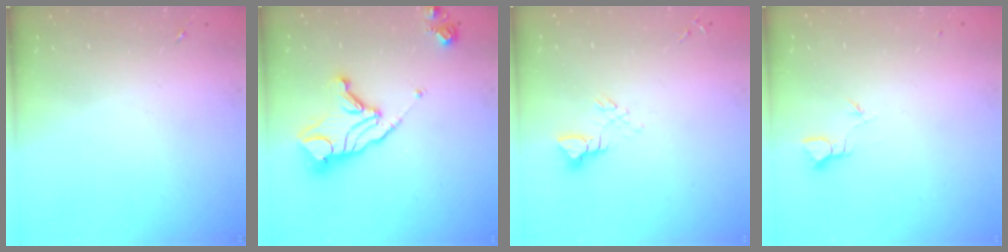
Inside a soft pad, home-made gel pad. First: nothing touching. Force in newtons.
{"total": 14.9, "press": 14.8, "slide": 1.5}
{"total": 3.9, "press": 3.9, "slide": 0.3}
{"total": 2.0, "press": 2.0, "slide": 0.1}